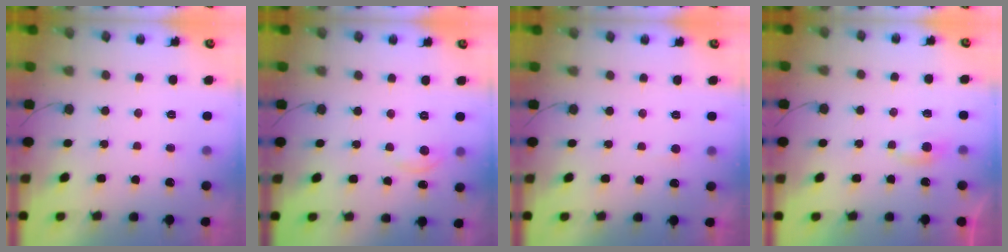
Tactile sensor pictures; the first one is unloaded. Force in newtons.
{"total": 3.0, "press": 3.0, "slide": 0.4}
{"total": 2.9, "press": 2.9, "slide": 0.3}
{"total": 2.7, "press": 2.6, "slide": 0.5}